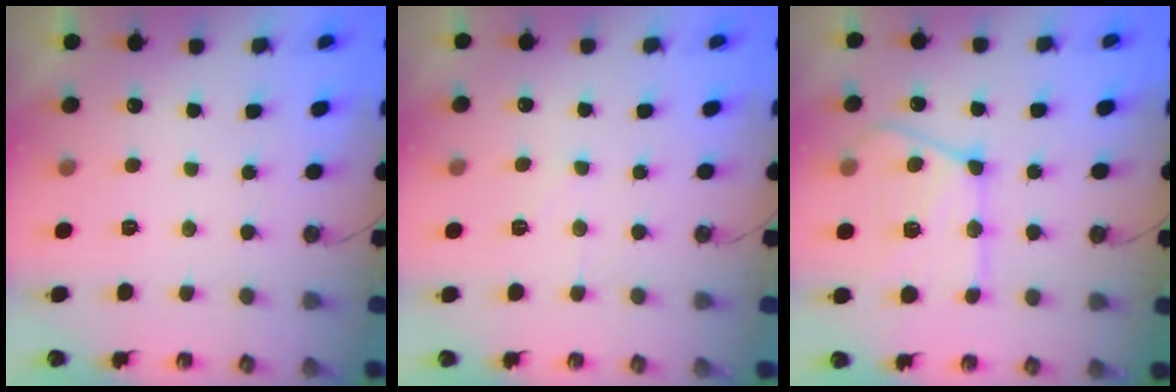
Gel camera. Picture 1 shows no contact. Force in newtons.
{"total": 5.5, "press": 5.5, "slide": 0.8}
{"total": 19.4, "press": 19.2, "slide": 2.1}